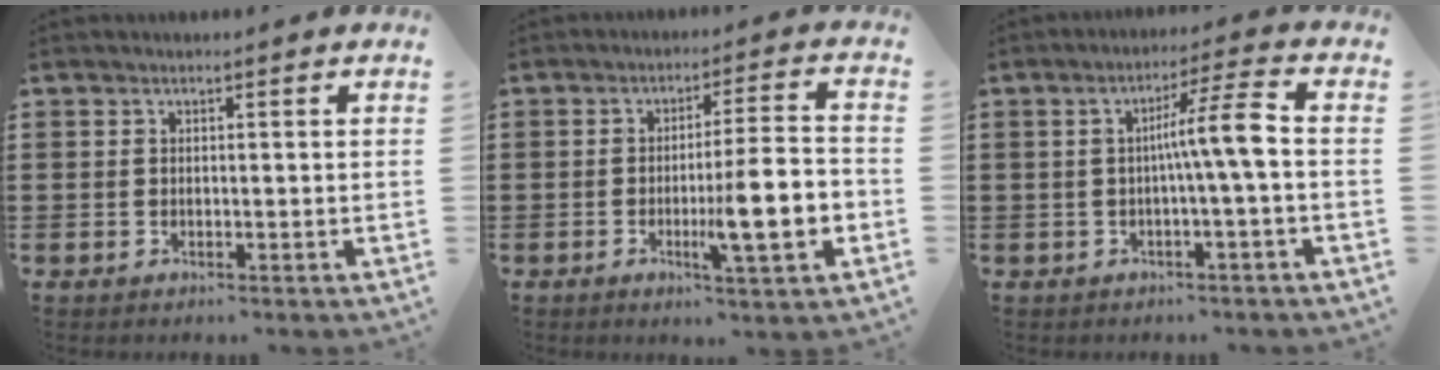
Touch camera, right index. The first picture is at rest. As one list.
[{"total": 10.3, "force": [-2.8, 1.3, 9.9], "torque": [-0.150, -0.011, -0.050]}, {"total": 6.7, "force": [-0.5, -0.3, 6.7], "torque": [-0.124, 0.001, -0.018]}]